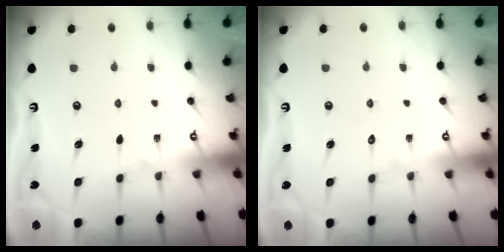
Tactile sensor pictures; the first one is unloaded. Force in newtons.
{"total": 1.5, "press": 1.5, "slide": 0.1}